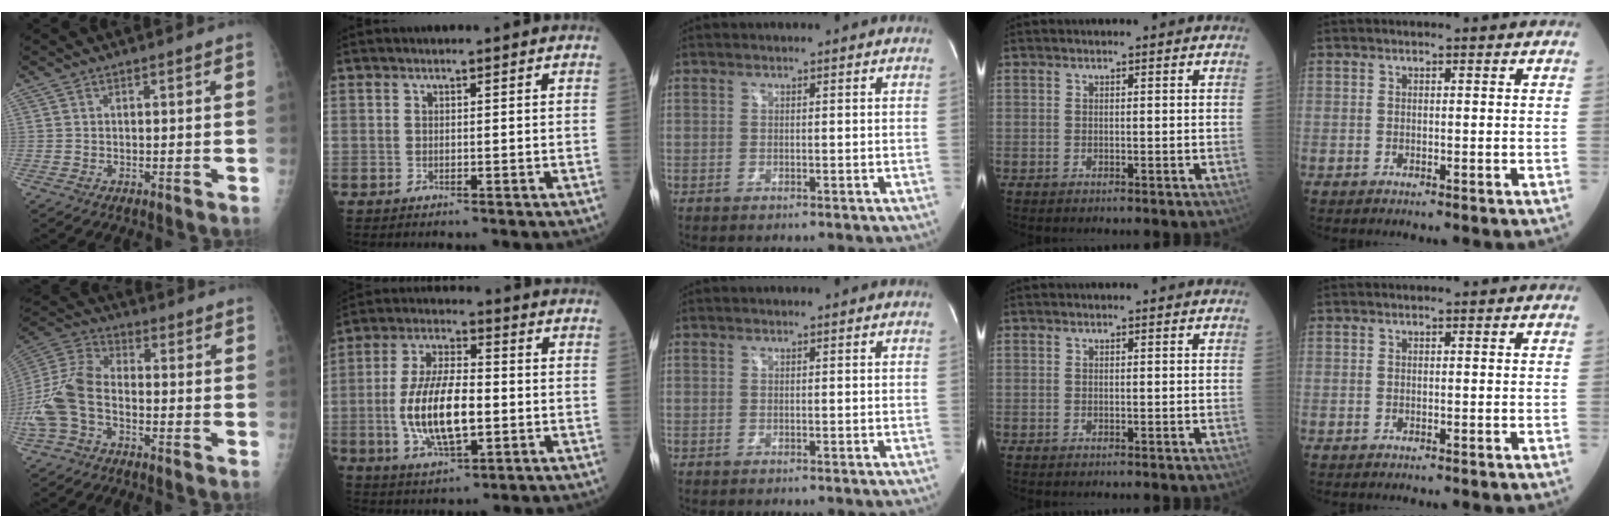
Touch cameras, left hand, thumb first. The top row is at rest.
{"thumb": {"total": 11.4, "force": [-3.7, 6.8, 8.3], "torque": [-0.186, 0.030, -0.081]}, "index": {"total": 12.3, "force": [-1.9, 4.4, 11.4], "torque": [-0.234, 0.001, -0.032]}}